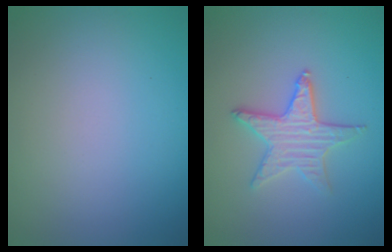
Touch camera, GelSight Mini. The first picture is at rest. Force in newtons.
{"total": 3.1, "press": 2.9, "slide": 1.2}